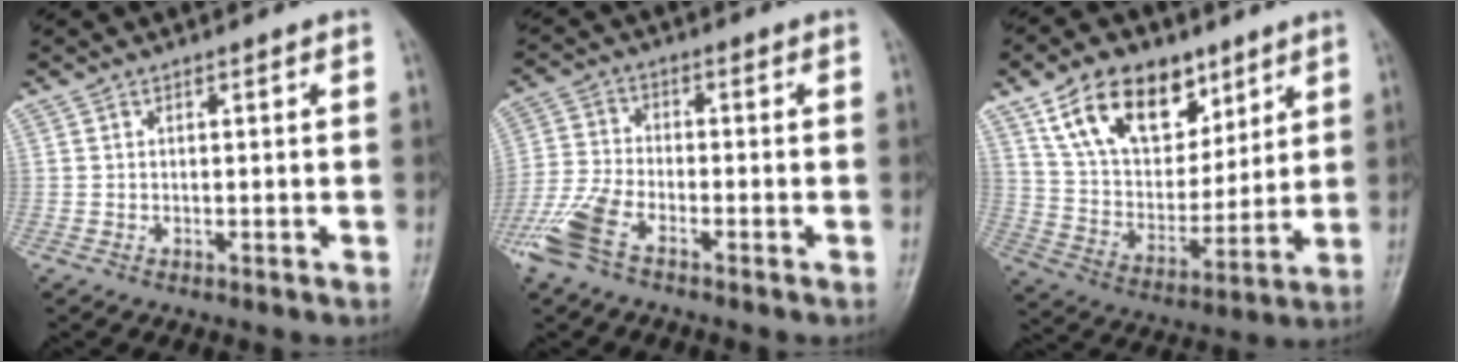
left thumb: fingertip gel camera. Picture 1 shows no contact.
{"total": 8.6, "force": [-5.3, 3.7, 5.6], "torque": [-0.140, 0.010, -0.115]}
{"total": 18.0, "force": [10.2, 11.2, 9.8], "torque": [-0.118, -0.040, 0.188]}